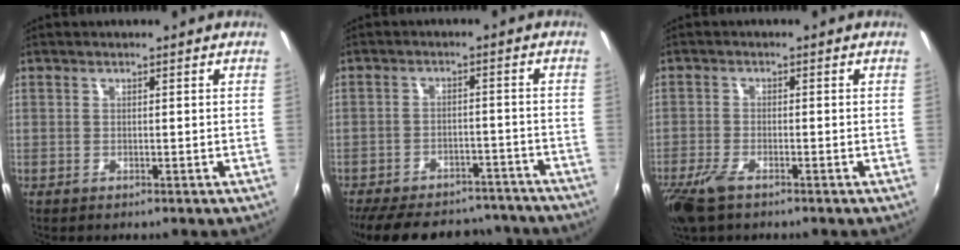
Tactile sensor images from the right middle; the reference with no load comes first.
{"total": 22.2, "force": [-18.8, 8.4, 8.3], "torque": [-0.181, 0.015, -0.241]}
{"total": 5.5, "force": [-3.8, 1.8, 3.6], "torque": [-0.094, -0.016, -0.075]}